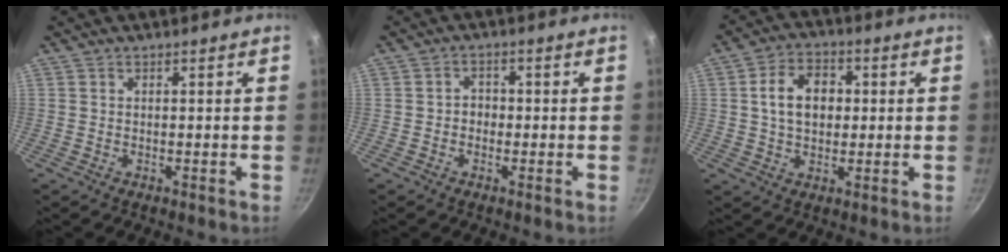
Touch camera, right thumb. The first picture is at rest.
{"total": 2.3, "force": [-0.6, 1.9, 1.1], "torque": [-0.002, 0.010, -0.012]}
{"total": 9.3, "force": [1.1, 6.6, 6.4], "torque": [-0.086, 0.014, 0.012]}